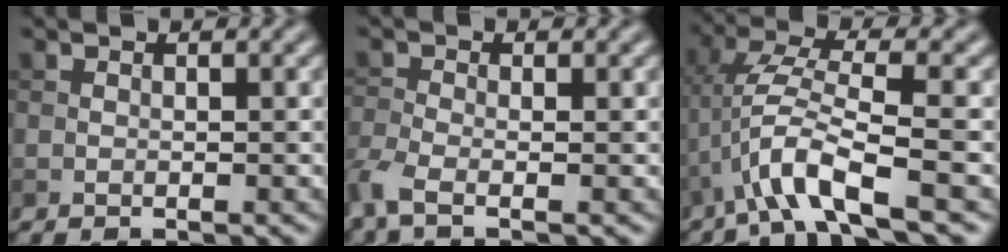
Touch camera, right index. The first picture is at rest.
{"total": 3.3, "force": [-2.1, 1.2, 2.3], "torque": [-0.063, -0.016, -0.055]}
{"total": 5.8, "force": [-2.5, 0.9, 5.2], "torque": [-0.106, 0.012, -0.052]}